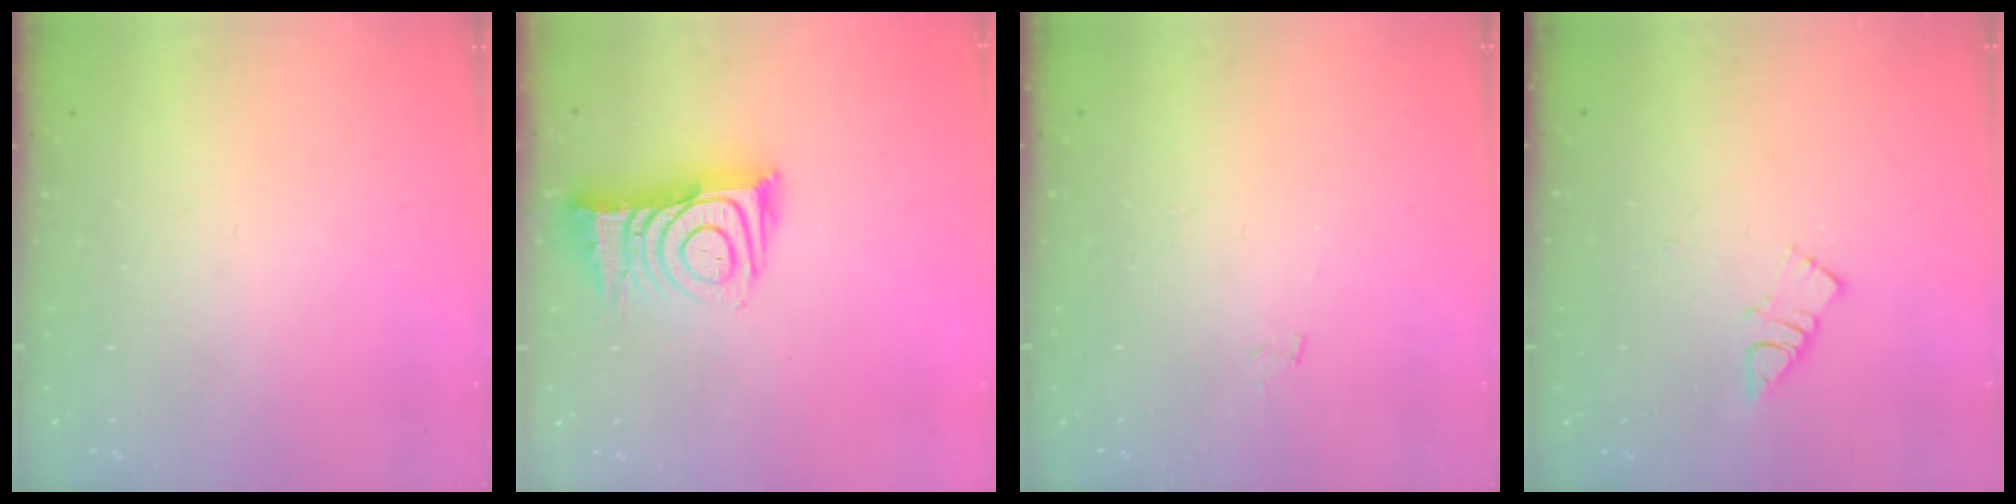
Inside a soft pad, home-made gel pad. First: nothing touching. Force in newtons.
{"total": 12.6, "press": 12.5, "slide": 1.0}
{"total": 4.1, "press": 4.1, "slide": 0.4}
{"total": 3.9, "press": 3.9, "slide": 0.5}